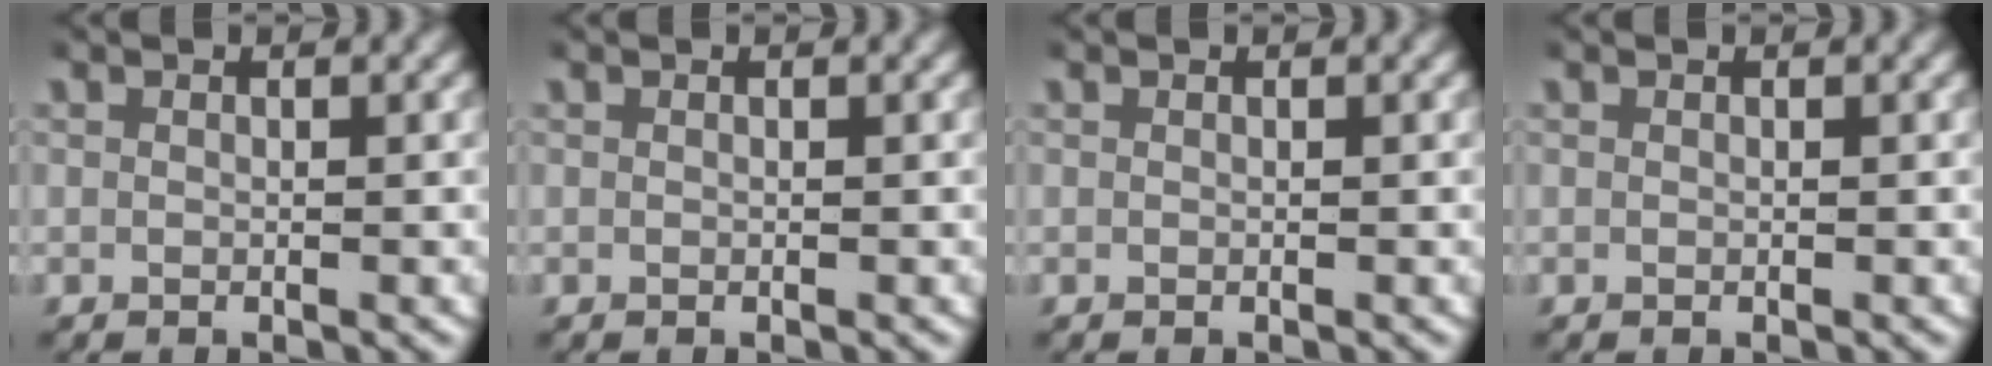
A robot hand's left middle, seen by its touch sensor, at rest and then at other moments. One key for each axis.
{"total": 0.0}
{"total": 0.0}
{"total": 0.0}